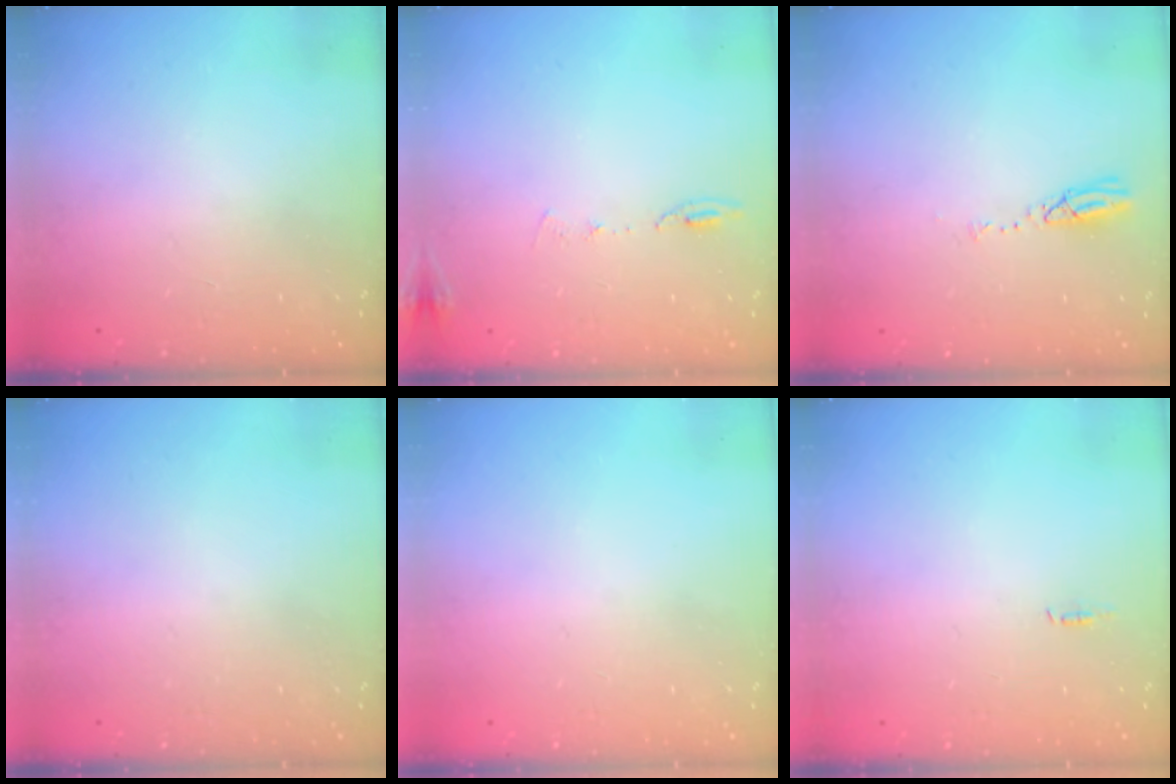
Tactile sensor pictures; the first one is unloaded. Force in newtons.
{"total": 6.4, "press": 6.2, "slide": 1.6}
{"total": 3.6, "press": 3.6, "slide": 0.2}
{"total": 0.0}
{"total": 12.1, "press": 3.1, "slide": 11.7}
{"total": 4.8, "press": 2.5, "slide": 4.1}